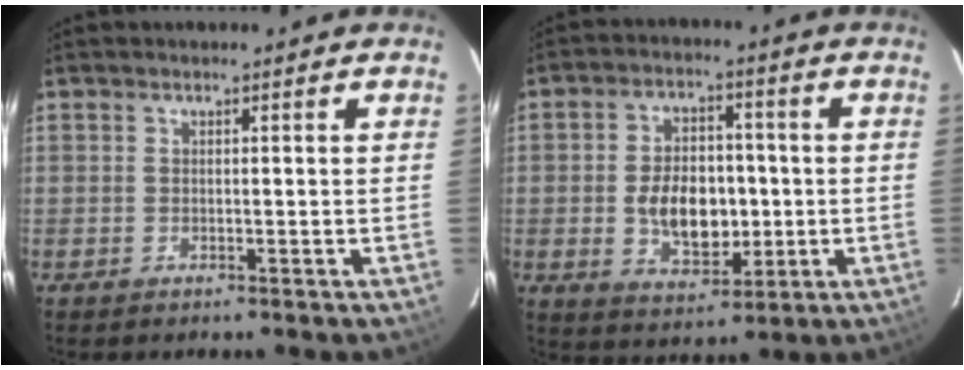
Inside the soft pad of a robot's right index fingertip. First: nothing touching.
{"total": 11.5, "force": [-1.1, 7.2, 8.9], "torque": [-0.165, 0.011, -0.004]}